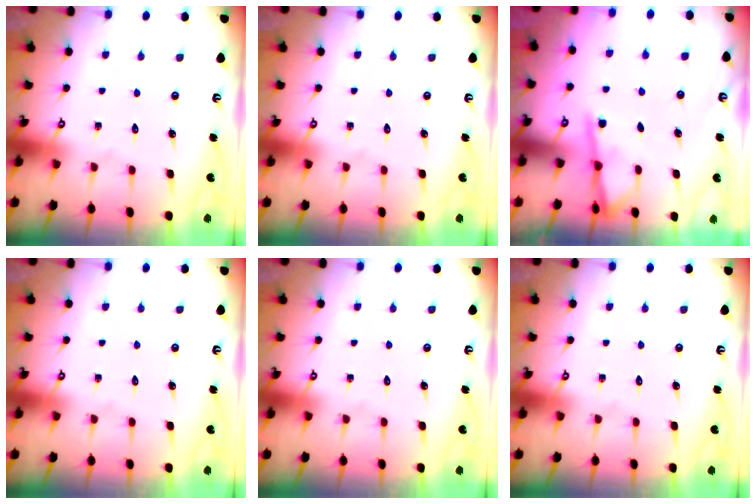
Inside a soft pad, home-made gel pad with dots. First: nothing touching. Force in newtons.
{"total": 0.0}
{"total": 4.4, "press": 4.3, "slide": 0.5}
{"total": 0.0}
{"total": 0.0}
{"total": 0.0}